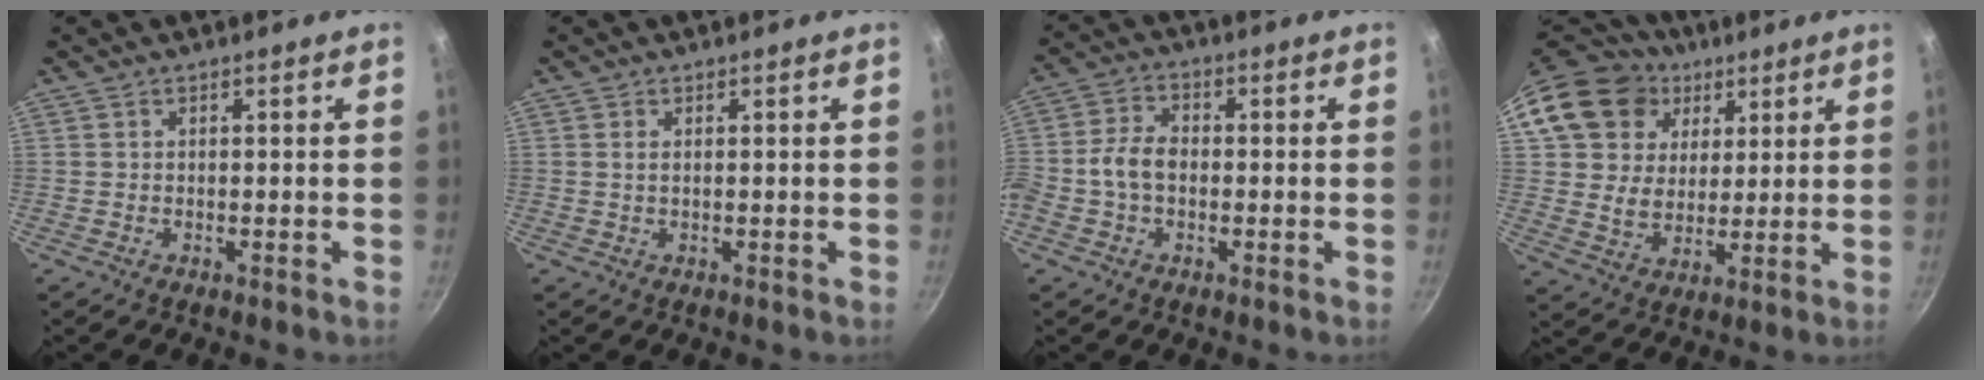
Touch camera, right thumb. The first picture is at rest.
{"total": 0.9, "force": [0.2, 0.4, 0.8], "torque": [-0.015, 0.000, 0.003]}
{"total": 6.4, "force": [-1.0, 4.3, 4.6], "torque": [-0.085, 0.029, -0.030]}
{"total": 18.4, "force": [7.5, 14.7, 7.9], "torque": [-0.130, 0.004, 0.134]}